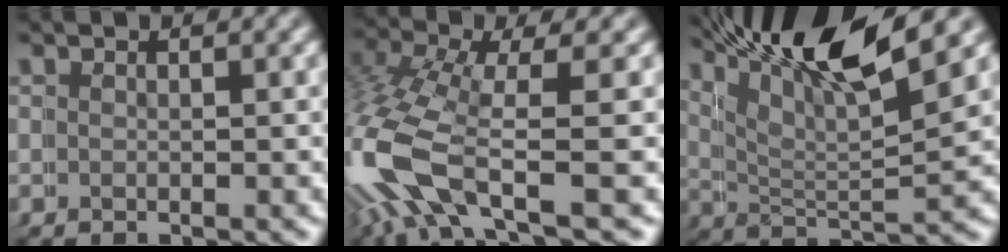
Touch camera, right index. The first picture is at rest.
{"total": 7.9, "force": [-1.3, 5.5, 5.6], "torque": [-0.178, -0.039, -0.011]}
{"total": 10.2, "force": [7.2, 3.0, 6.7], "torque": [-0.117, 0.009, 0.114]}